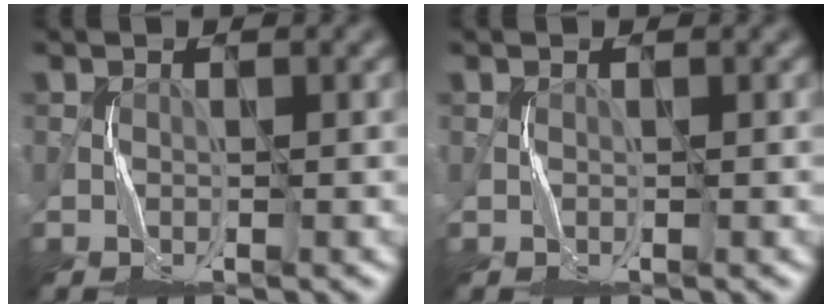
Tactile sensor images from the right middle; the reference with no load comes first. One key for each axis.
{"total": 0.0}